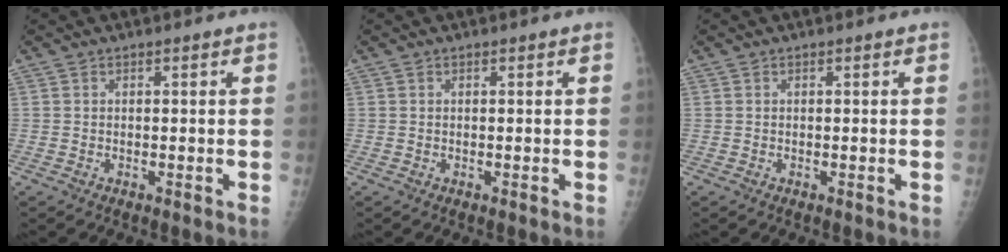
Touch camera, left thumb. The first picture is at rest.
{"total": 0.0}
{"total": 0.0}